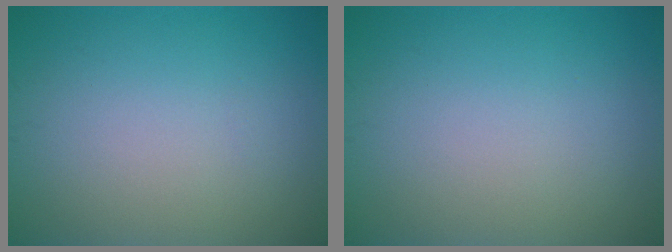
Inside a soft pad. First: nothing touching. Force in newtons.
{"total": 0.0}